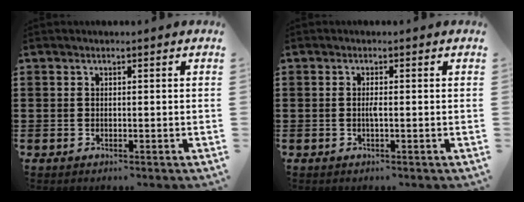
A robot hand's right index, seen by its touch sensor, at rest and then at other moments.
{"total": 1.1, "force": [-0.2, 0.0, 1.1], "torque": [-0.029, -0.005, -0.006]}